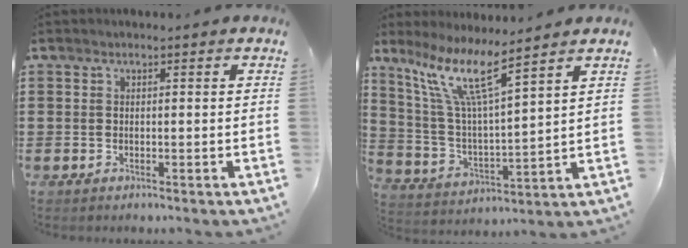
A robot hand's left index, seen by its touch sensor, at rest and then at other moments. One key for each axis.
{"total": 10.3, "fx": 7.3, "fy": 1.0, "fz": 7.2, "tx": -0.163, "ty": -0.034, "tz": 0.125}